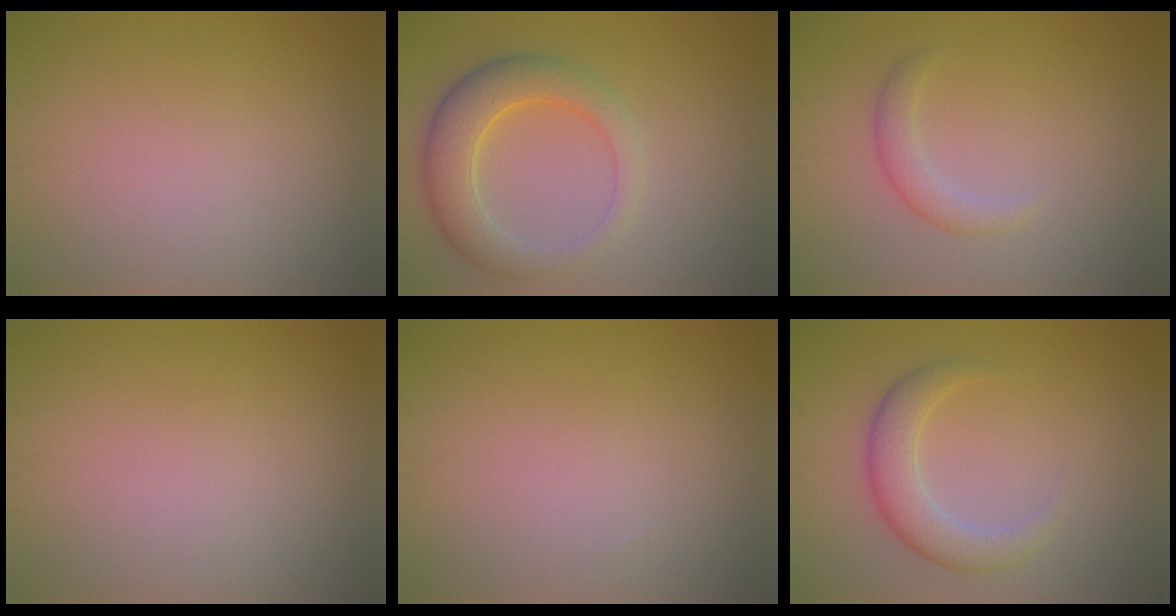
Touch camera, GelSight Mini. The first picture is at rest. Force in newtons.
{"total": 5.4, "press": 5.4, "slide": 0.2}
{"total": 2.0, "press": 2.0, "slide": 0.1}
{"total": 0.0}
{"total": 0.0}
{"total": 3.1, "press": 3.1, "slide": 0.2}